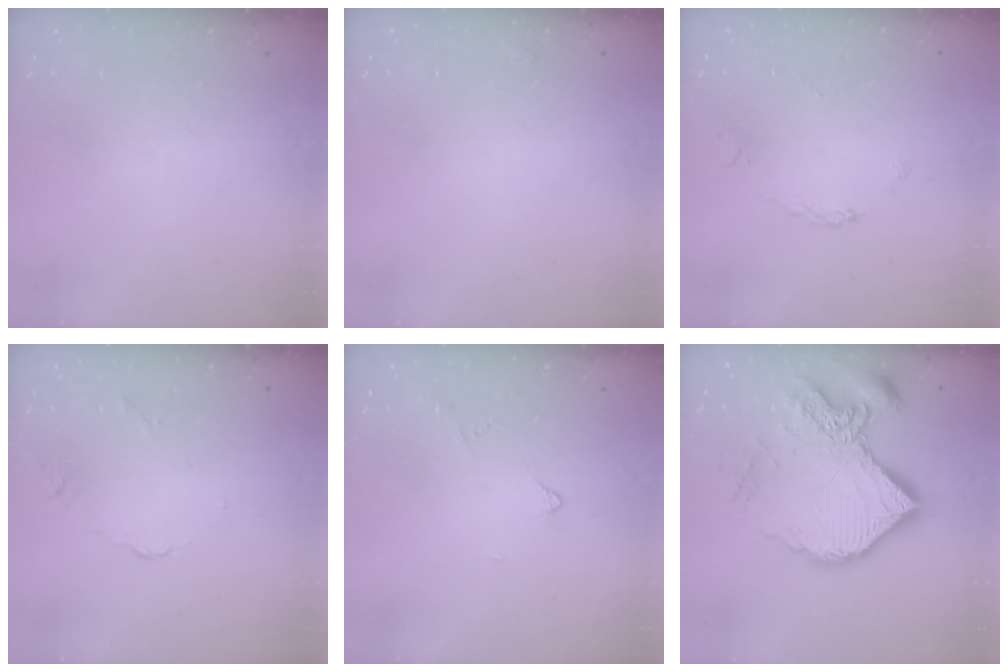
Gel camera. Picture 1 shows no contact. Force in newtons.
{"total": 3.8, "press": 3.8, "slide": 0.4}
{"total": 2.2, "press": 2.2, "slide": 0.3}
{"total": 2.6, "press": 2.5, "slide": 0.6}
{"total": 1.8, "press": 1.7, "slide": 0.4}
{"total": 21.2, "press": 21.1, "slide": 2.2}